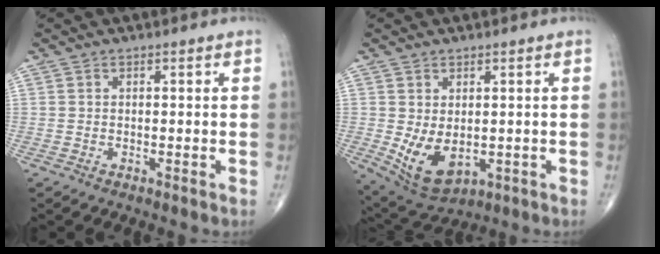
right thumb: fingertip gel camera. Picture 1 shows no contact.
{"total": 8.4, "force": [-0.8, 5.0, 6.7], "torque": [-0.112, -0.012, 0.008]}